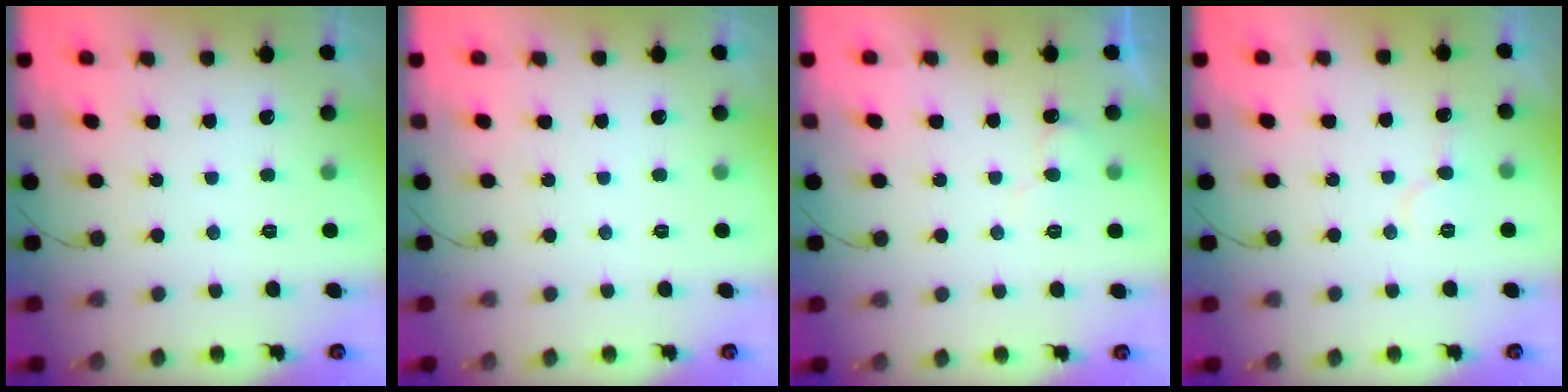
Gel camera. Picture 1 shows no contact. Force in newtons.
{"total": 0.0}
{"total": 6.1, "press": 6.1, "slide": 0.4}
{"total": 5.7, "press": 5.7, "slide": 0.4}